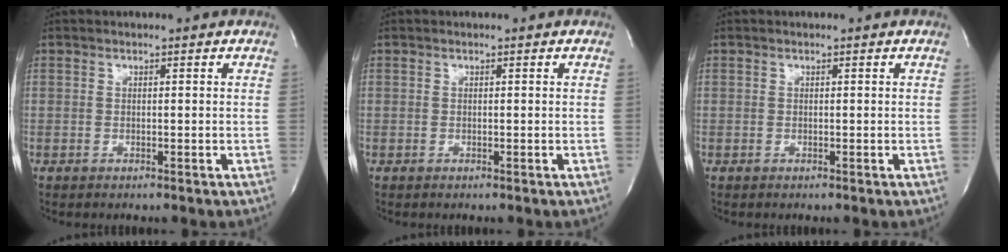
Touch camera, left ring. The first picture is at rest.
{"total": 0.0}
{"total": 0.0}